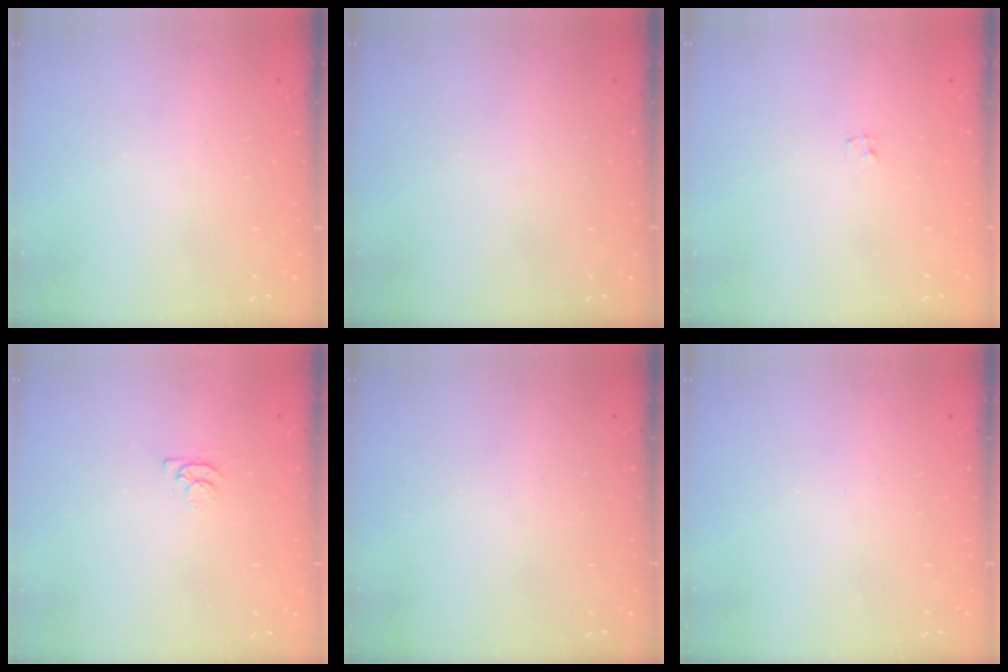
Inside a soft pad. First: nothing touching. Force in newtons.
{"total": 0.0}
{"total": 1.2, "press": 1.2, "slide": 0.1}
{"total": 4.3, "press": 4.2, "slide": 0.5}
{"total": 0.0}
{"total": 0.0}